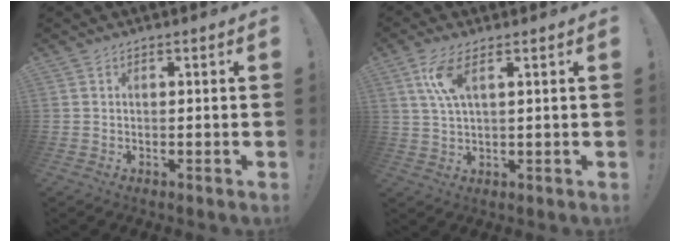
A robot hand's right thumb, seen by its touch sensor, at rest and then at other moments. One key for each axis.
{"total": 7.1, "fx": 2.9, "fy": 2.0, "fz": 6.2, "tx": -0.113, "ty": -0.003, "tz": 0.051}